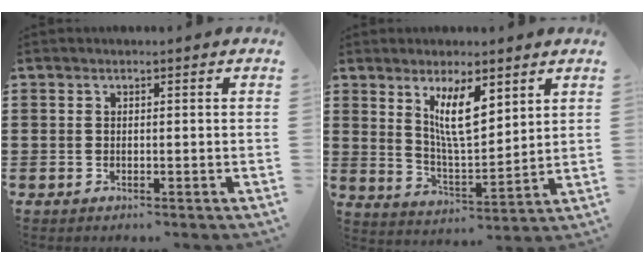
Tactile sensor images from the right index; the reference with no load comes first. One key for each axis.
{"total": 8.2, "fx": 4.1, "fy": 2.5, "fz": 6.6, "tx": -0.130, "ty": -0.007, "tz": 0.072}